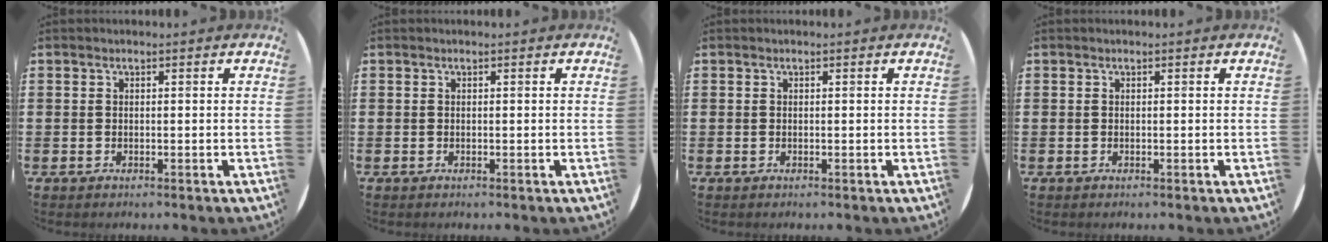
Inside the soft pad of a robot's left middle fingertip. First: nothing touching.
{"total": 0.0}
{"total": 0.0}
{"total": 0.0}